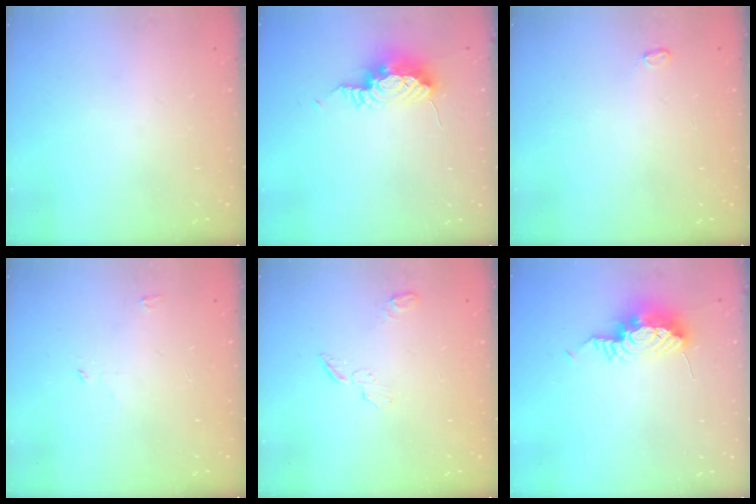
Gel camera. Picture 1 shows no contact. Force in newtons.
{"total": 9.9, "press": 9.5, "slide": 2.7}
{"total": 2.6, "press": 2.6, "slide": 0.3}
{"total": 2.7, "press": 2.7, "slide": 0.3}
{"total": 4.4, "press": 4.4, "slide": 0.5}
{"total": 10.6, "press": 10.3, "slide": 2.3}